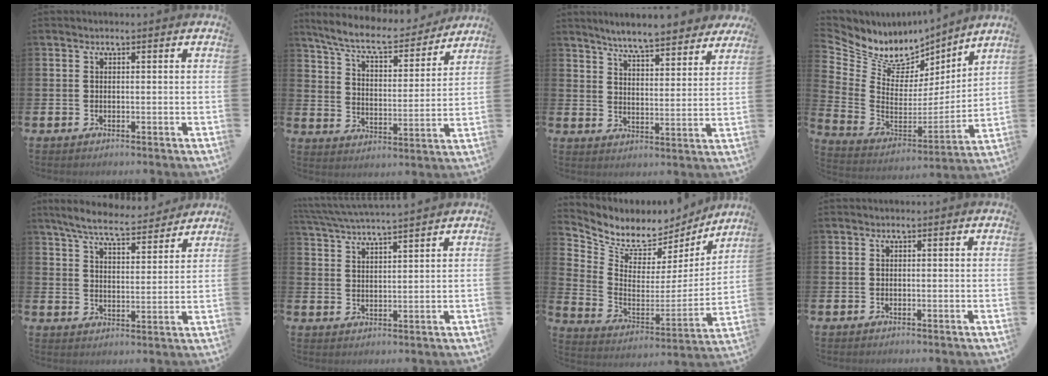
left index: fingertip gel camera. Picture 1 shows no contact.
{"total": 8.1, "force": [7.3, 1.4, 3.1], "torque": [-0.090, -0.049, 0.124]}
{"total": 6.5, "force": [6.3, 0.5, 1.6], "torque": [-0.048, -0.045, 0.107]}
{"total": 8.0, "force": [6.5, 4.4, 1.4], "torque": [-0.074, -0.043, 0.118]}
{"total": 7.1, "force": [6.7, 1.0, 2.4], "torque": [-0.069, -0.038, 0.116]}
{"total": 4.4, "force": [4.3, -0.6, 0.7], "torque": [-0.028, -0.027, 0.075]}
{"total": 7.4, "force": [6.7, 3.2, 0.6], "torque": [-0.059, -0.051, 0.118]}
{"total": 0.0}